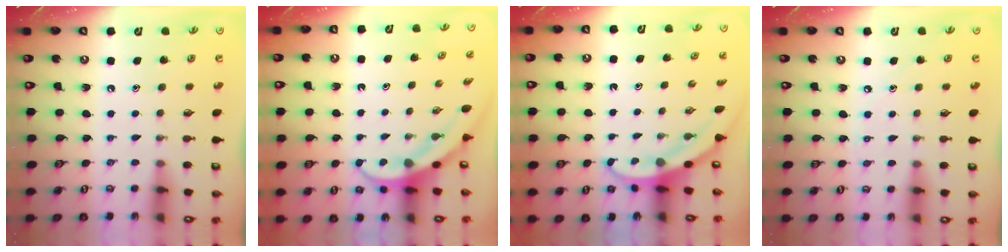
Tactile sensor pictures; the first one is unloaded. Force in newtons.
{"total": 4.0, "press": 3.9, "slide": 0.4}
{"total": 3.1, "press": 3.1, "slide": 0.1}
{"total": 2.3, "press": 2.3, "slide": 0.3}